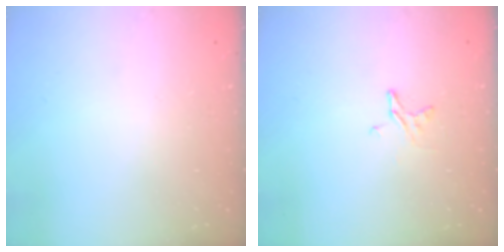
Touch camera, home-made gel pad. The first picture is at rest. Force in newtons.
{"total": 3.9, "press": 3.9, "slide": 0.4}